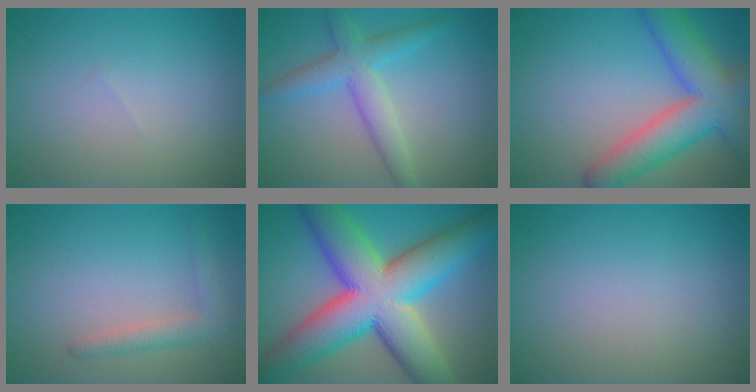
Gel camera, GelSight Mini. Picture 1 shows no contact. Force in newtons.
{"total": 4.1, "press": 4.1, "slide": 0.2}
{"total": 8.6, "press": 8.6, "slide": 0.4}
{"total": 2.2, "press": 2.1, "slide": 0.2}
{"total": 15.7, "press": 15.6, "slide": 0.6}
{"total": 0.0}